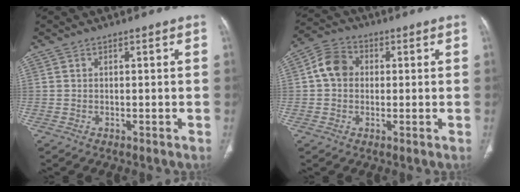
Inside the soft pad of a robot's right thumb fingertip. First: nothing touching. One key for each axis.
{"total": 6.8, "fx": 0.6, "fy": 5.6, "fz": 3.8, "tx": -0.062, "ty": 0.016, "tz": 0.003}